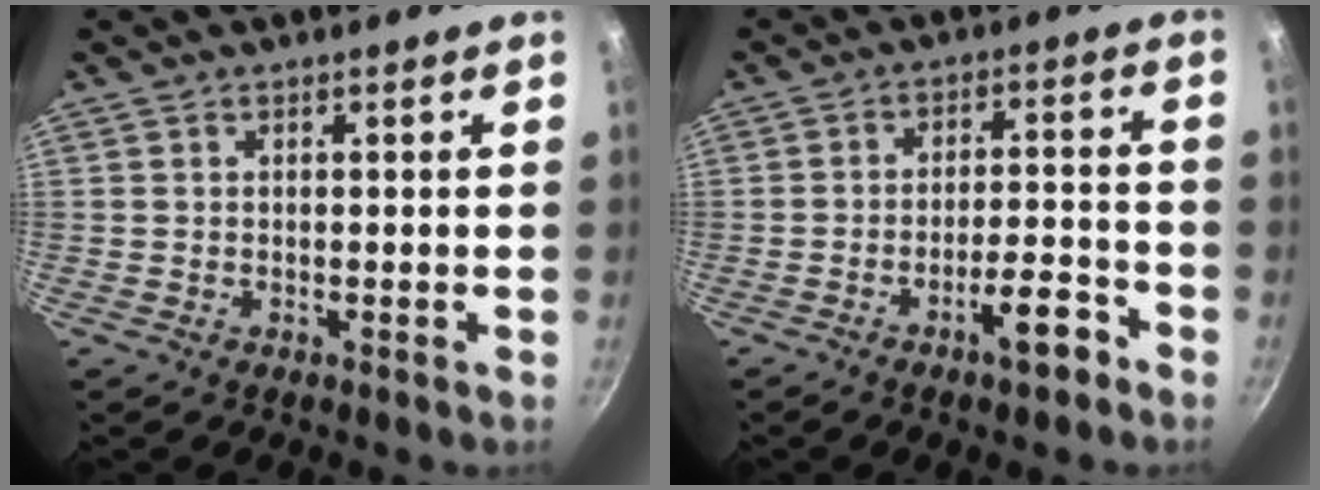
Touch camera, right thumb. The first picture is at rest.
{"total": 7.2, "force": [-4.4, 2.0, 5.3], "torque": [-0.071, 0.039, -0.063]}